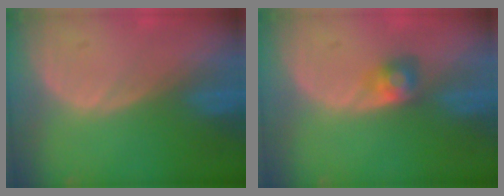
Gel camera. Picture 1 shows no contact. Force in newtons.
{"total": 2.7, "press": 2.7, "slide": 0.0}